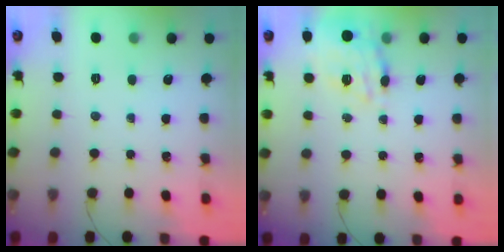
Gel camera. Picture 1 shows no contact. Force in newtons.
{"total": 14.5, "press": 14.2, "slide": 3.1}